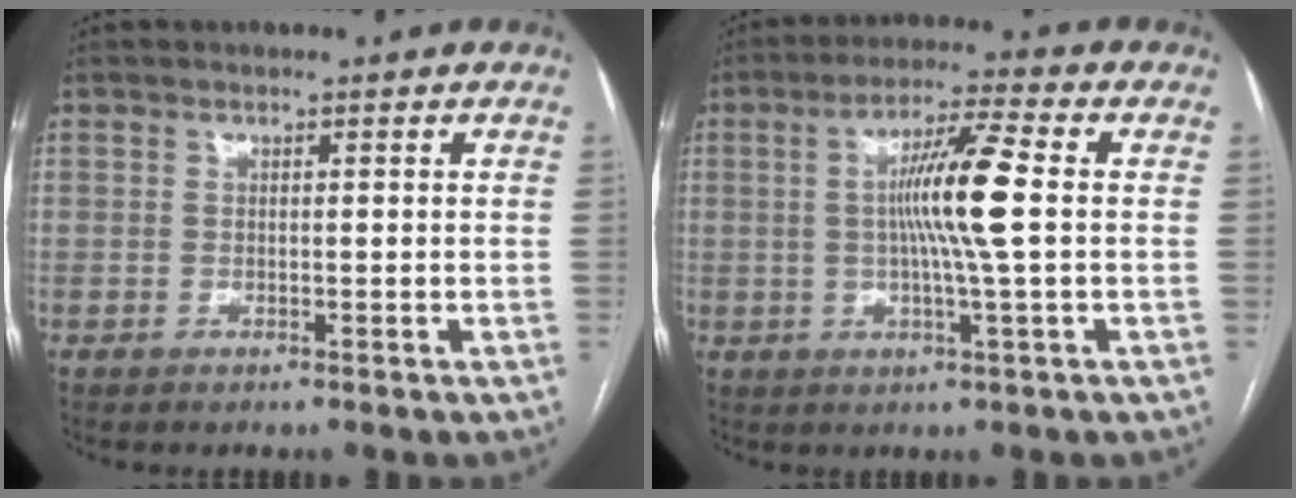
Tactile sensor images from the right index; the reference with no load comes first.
{"total": 9.7, "force": [0.5, -0.5, 9.7], "torque": [-0.176, 0.004, 0.004]}